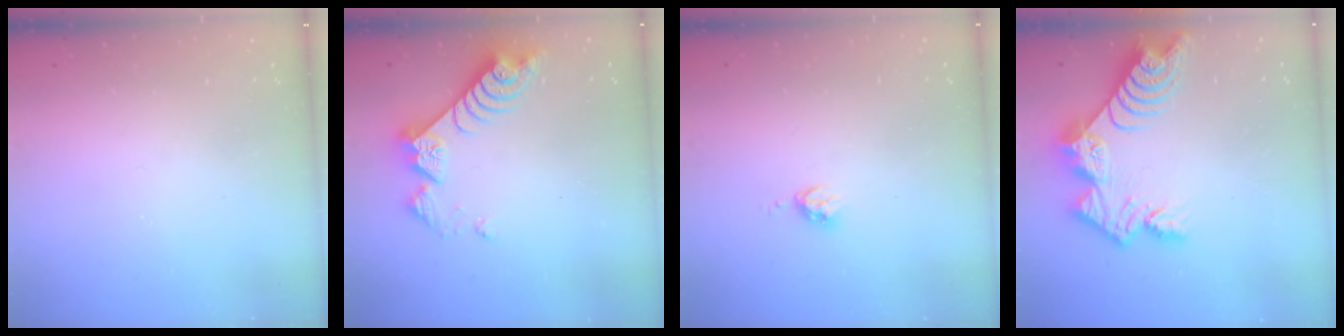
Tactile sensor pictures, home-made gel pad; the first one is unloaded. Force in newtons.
{"total": 9.0, "press": 9.0, "slide": 0.8}
{"total": 3.6, "press": 3.6, "slide": 0.4}
{"total": 14.2, "press": 14.1, "slide": 1.1}